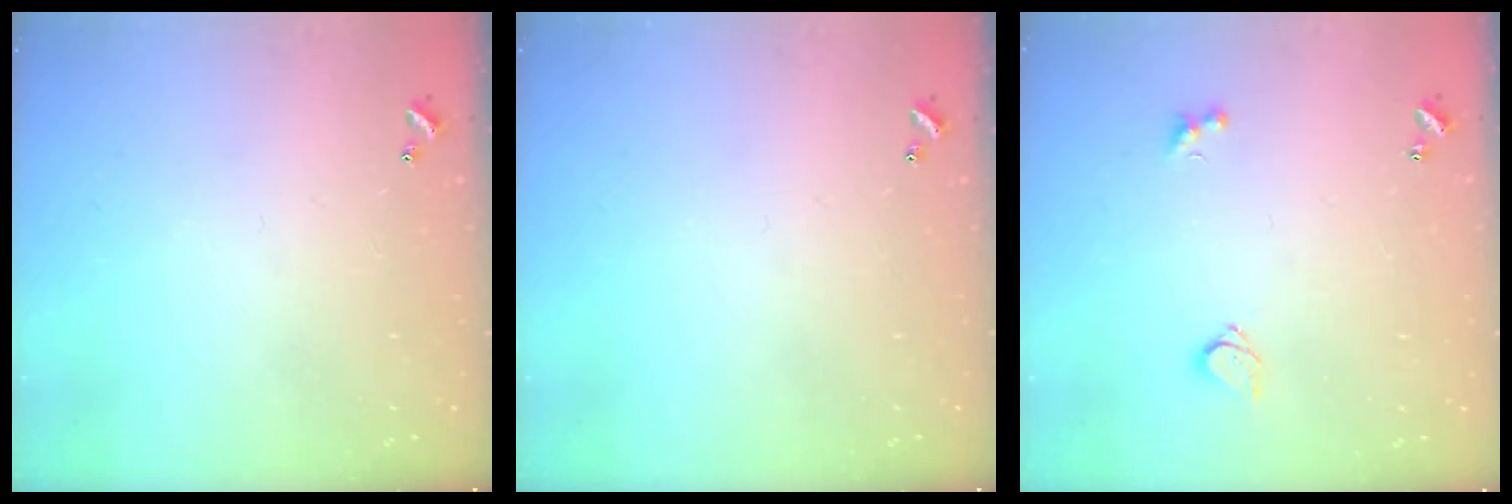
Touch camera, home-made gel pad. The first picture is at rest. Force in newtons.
{"total": 0.0}
{"total": 2.8, "press": 2.5, "slide": 1.3}